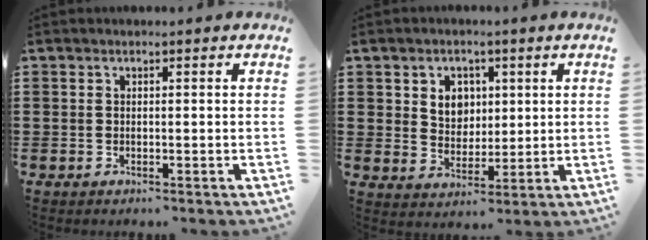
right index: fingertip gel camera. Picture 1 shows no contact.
{"total": 4.9, "force": [1.9, 4.2, 1.8], "torque": [-0.047, 0.011, 0.031]}